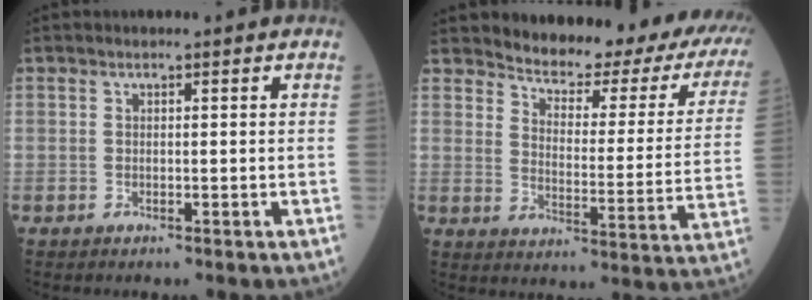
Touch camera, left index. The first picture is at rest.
{"total": 19.6, "force": [17.1, 4.5, 8.3], "torque": [-0.092, -0.047, 0.196]}